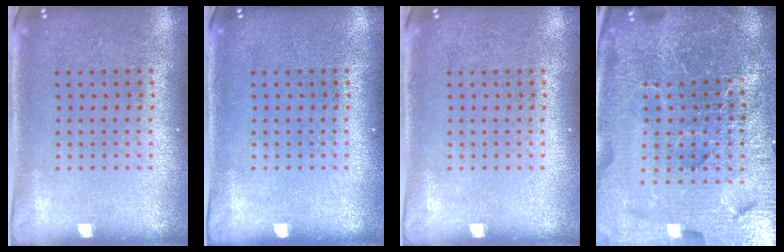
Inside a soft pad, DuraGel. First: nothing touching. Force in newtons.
{"total": 0.0}
{"total": 0.0}
{"total": 6.5, "press": 5.8, "slide": 3.0}